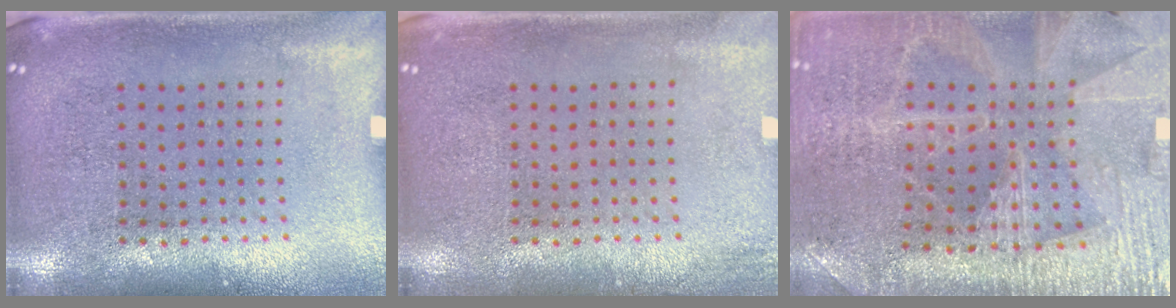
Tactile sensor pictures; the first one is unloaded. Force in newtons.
{"total": 1.2, "press": 1.2, "slide": 0.1}
{"total": 2.9, "press": 2.9, "slide": 0.6}